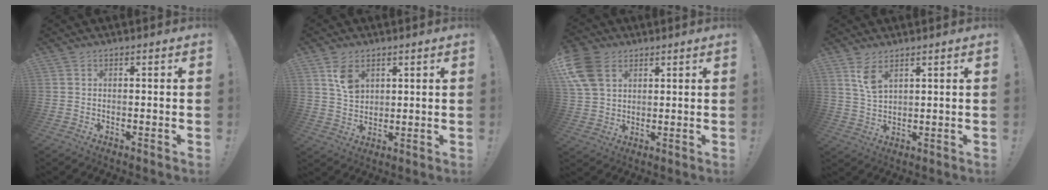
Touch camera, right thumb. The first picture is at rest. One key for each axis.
{"total": 7.6, "fx": 3.7, "fy": 5.2, "fz": 4.2, "tx": -0.053, "ty": -0.015, "tz": 0.069}
{"total": 14.1, "fx": 5.8, "fy": 10.7, "fz": 7.2, "tx": -0.130, "ty": -0.017, "tz": 0.120}
{"total": 5.9, "fx": 3.6, "fy": 2.6, "fz": 3.9, "tx": -0.062, "ty": -0.020, "tz": 0.065}